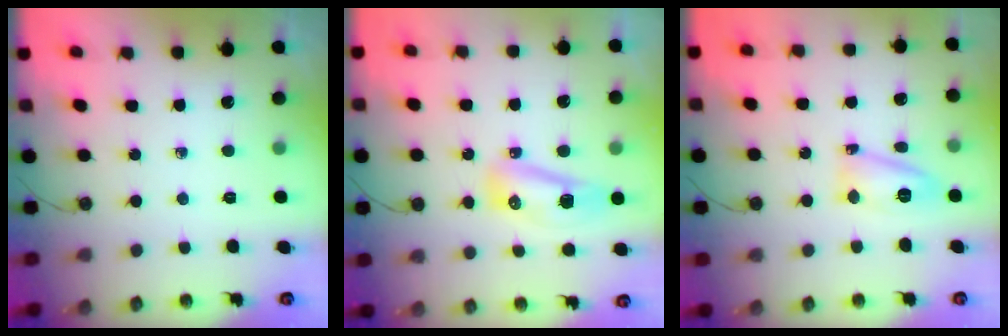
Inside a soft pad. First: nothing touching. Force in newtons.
{"total": 8.6, "press": 8.4, "slide": 1.9}
{"total": 11.4, "press": 11.3, "slide": 1.0}